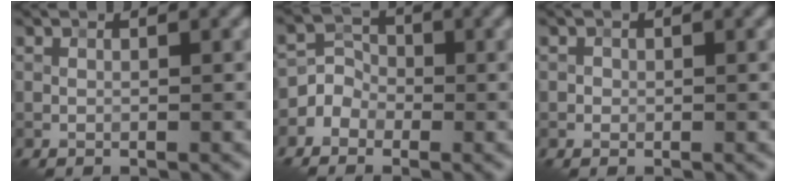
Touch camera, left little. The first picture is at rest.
{"total": 3.3, "force": [-1.4, 2.8, 0.9], "torque": [-0.002, 0.016, -0.037]}
{"total": 0.7, "force": [-0.1, 0.6, 0.1], "torque": [0.000, 0.000, -0.003]}